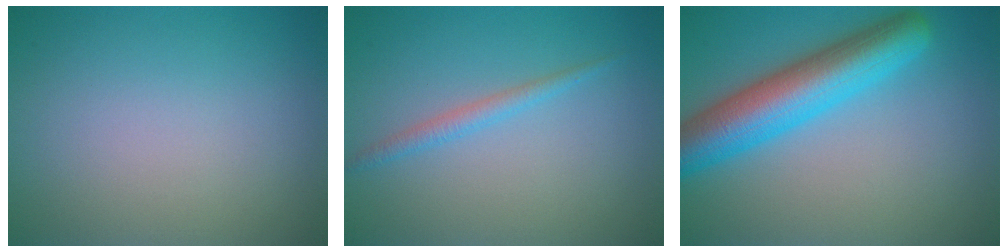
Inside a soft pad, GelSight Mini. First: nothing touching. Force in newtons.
{"total": 1.4, "press": 1.4, "slide": 0.1}
{"total": 7.7, "press": 7.7, "slide": 0.4}